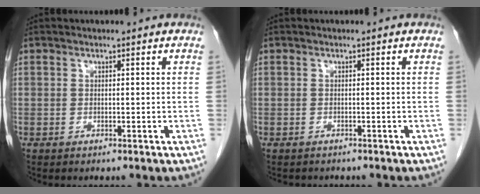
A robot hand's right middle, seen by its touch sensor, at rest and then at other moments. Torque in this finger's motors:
{"motor_torque": [0.18, -0.04, 0.01, 0.01]}